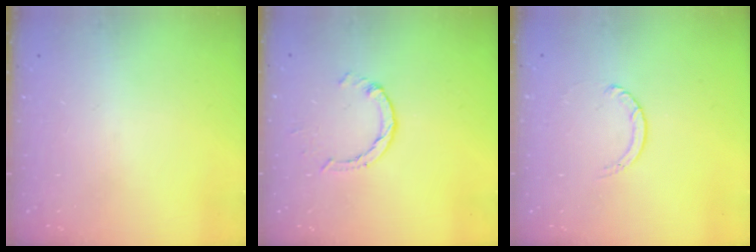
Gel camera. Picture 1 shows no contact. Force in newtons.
{"total": 1.4, "press": 1.4, "slide": 0.2}
{"total": 1.1, "press": 1.1, "slide": 0.1}